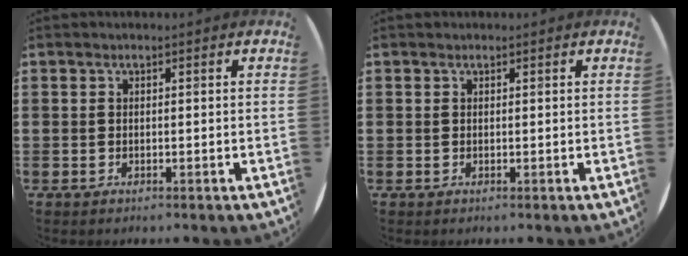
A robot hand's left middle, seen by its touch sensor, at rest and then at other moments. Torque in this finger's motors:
{"motor_torque": [-0.02, 0.07, -0.01, 0.02]}